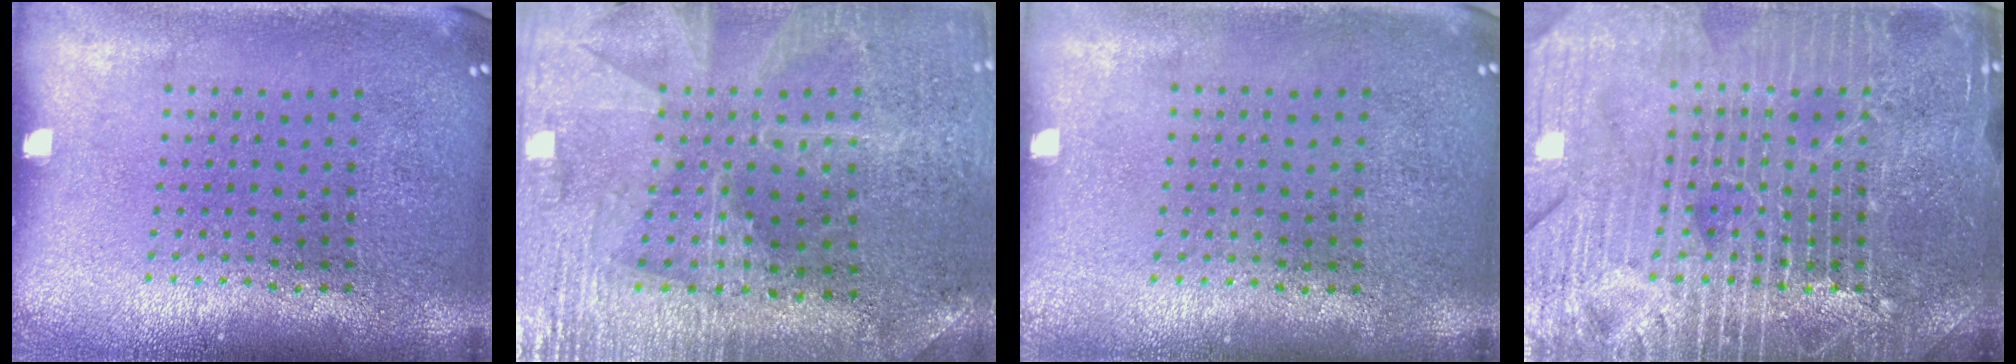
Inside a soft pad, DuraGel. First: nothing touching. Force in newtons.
{"total": 1.7, "press": 1.7, "slide": 0.3}
{"total": 0.0}
{"total": 5.4, "press": 5.3, "slide": 0.6}